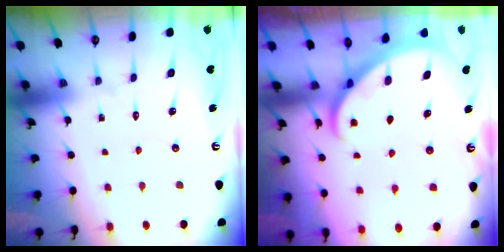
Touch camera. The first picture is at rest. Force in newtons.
{"total": 2.9, "press": 2.9, "slide": 0.2}